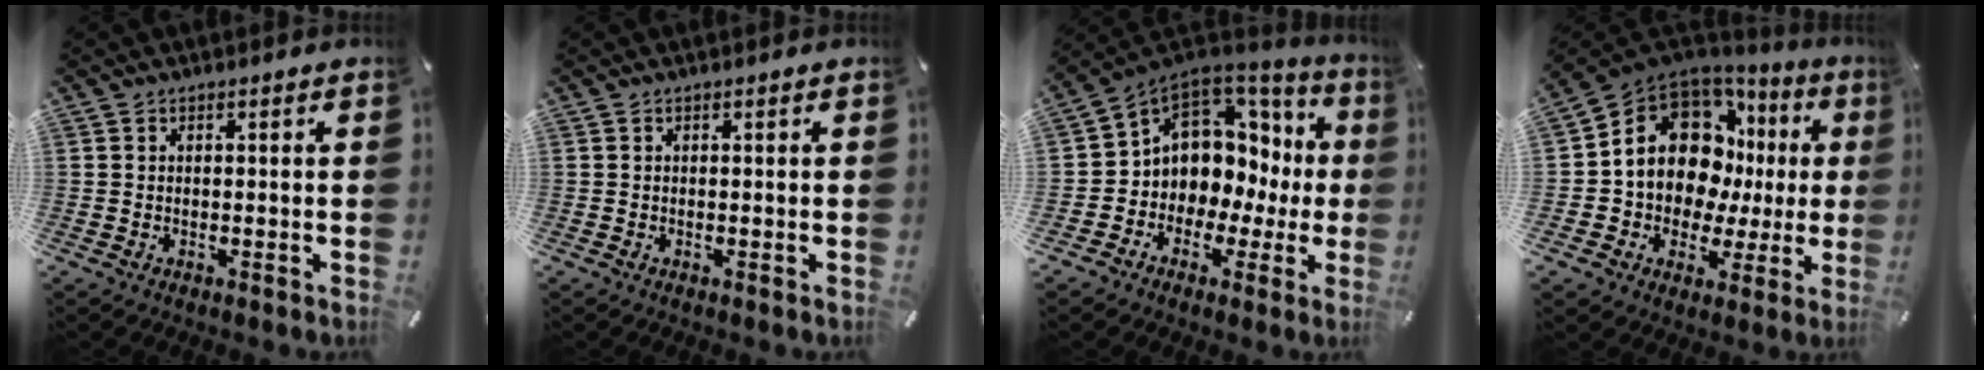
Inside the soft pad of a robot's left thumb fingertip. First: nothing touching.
{"total": 0.0}
{"total": 8.3, "force": [2.6, 7.4, 2.5], "torque": [-0.052, -0.043, 0.053]}
{"total": 14.5, "force": [4.1, 11.4, 8.0], "torque": [-0.152, -0.037, 0.078]}